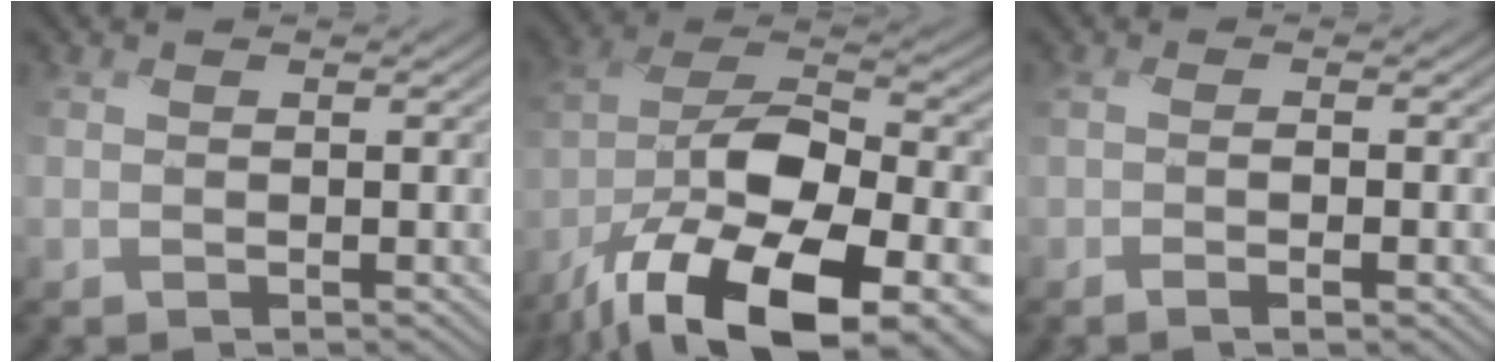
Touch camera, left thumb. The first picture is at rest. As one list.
[{"total": 19.4, "force": [-11.1, 7.3, 14.2], "torque": [-0.269, -0.027, -0.188]}, {"total": 3.3, "force": [-0.8, 0.7, 3.2], "torque": [-0.060, -0.002, -0.018]}]